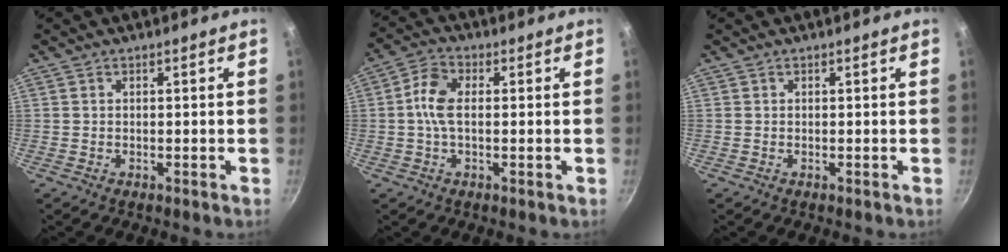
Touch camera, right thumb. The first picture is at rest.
{"total": 6.0, "force": [0.2, 3.1, 5.2], "torque": [-0.115, 0.017, -0.006]}
{"total": 0.0}